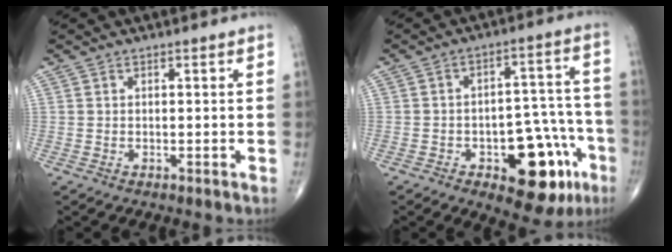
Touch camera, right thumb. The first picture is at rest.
{"total": 16.5, "force": [-7.2, 8.1, 12.4], "torque": [-0.109, 0.051, -0.088]}